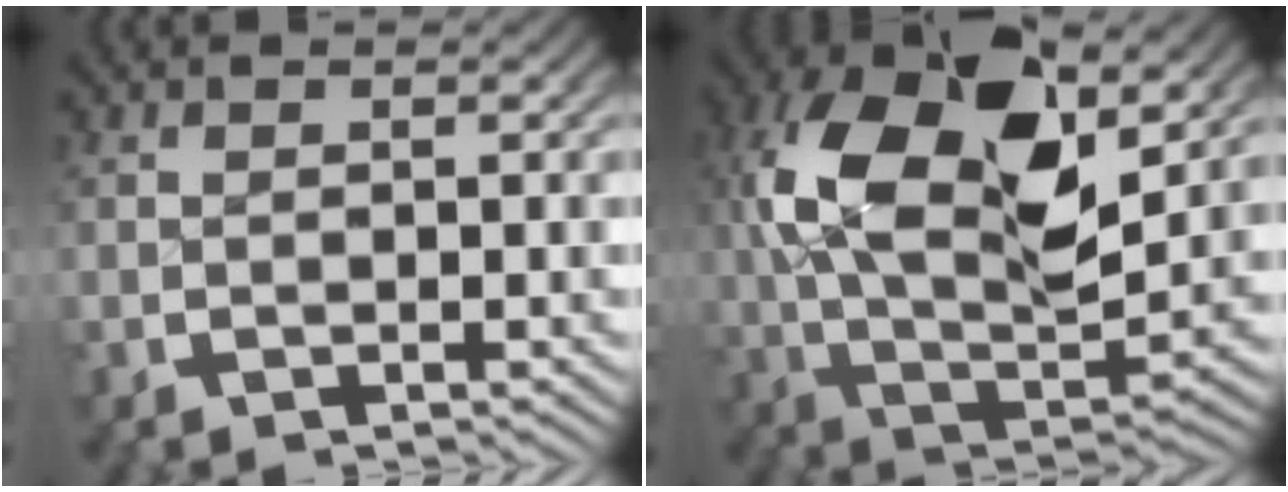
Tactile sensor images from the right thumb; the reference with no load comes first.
{"total": 15.7, "force": [2.2, 9.1, 12.6], "torque": [-0.260, -0.038, 0.048]}